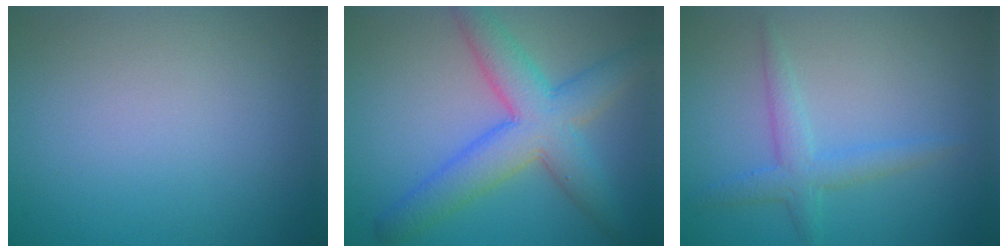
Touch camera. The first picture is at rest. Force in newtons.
{"total": 7.0, "press": 7.0, "slide": 0.1}
{"total": 2.5, "press": 2.5, "slide": 0.1}